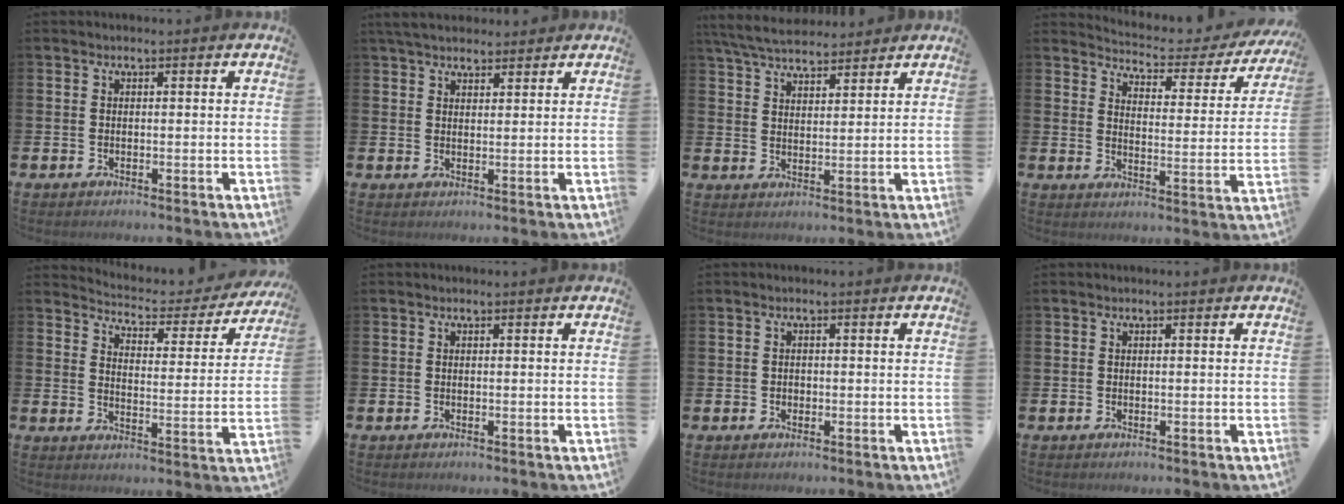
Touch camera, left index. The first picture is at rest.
{"total": 4.2, "force": [3.8, 1.4, 1.1], "torque": [-0.031, -0.010, 0.072]}
{"total": 5.9, "force": [5.5, 1.3, 1.6], "torque": [-0.055, -0.018, 0.102]}
{"total": 3.9, "force": [3.7, 0.9, 1.0], "torque": [-0.039, -0.036, 0.055]}
{"total": 4.2, "force": [4.0, 1.0, 0.7], "torque": [-0.044, -0.035, 0.062]}
{"total": 0.0}
{"total": 0.6, "force": [-0.1, 0.6, 0.1], "torque": [-0.003, 0.006, -0.004]}
{"total": 0.0}